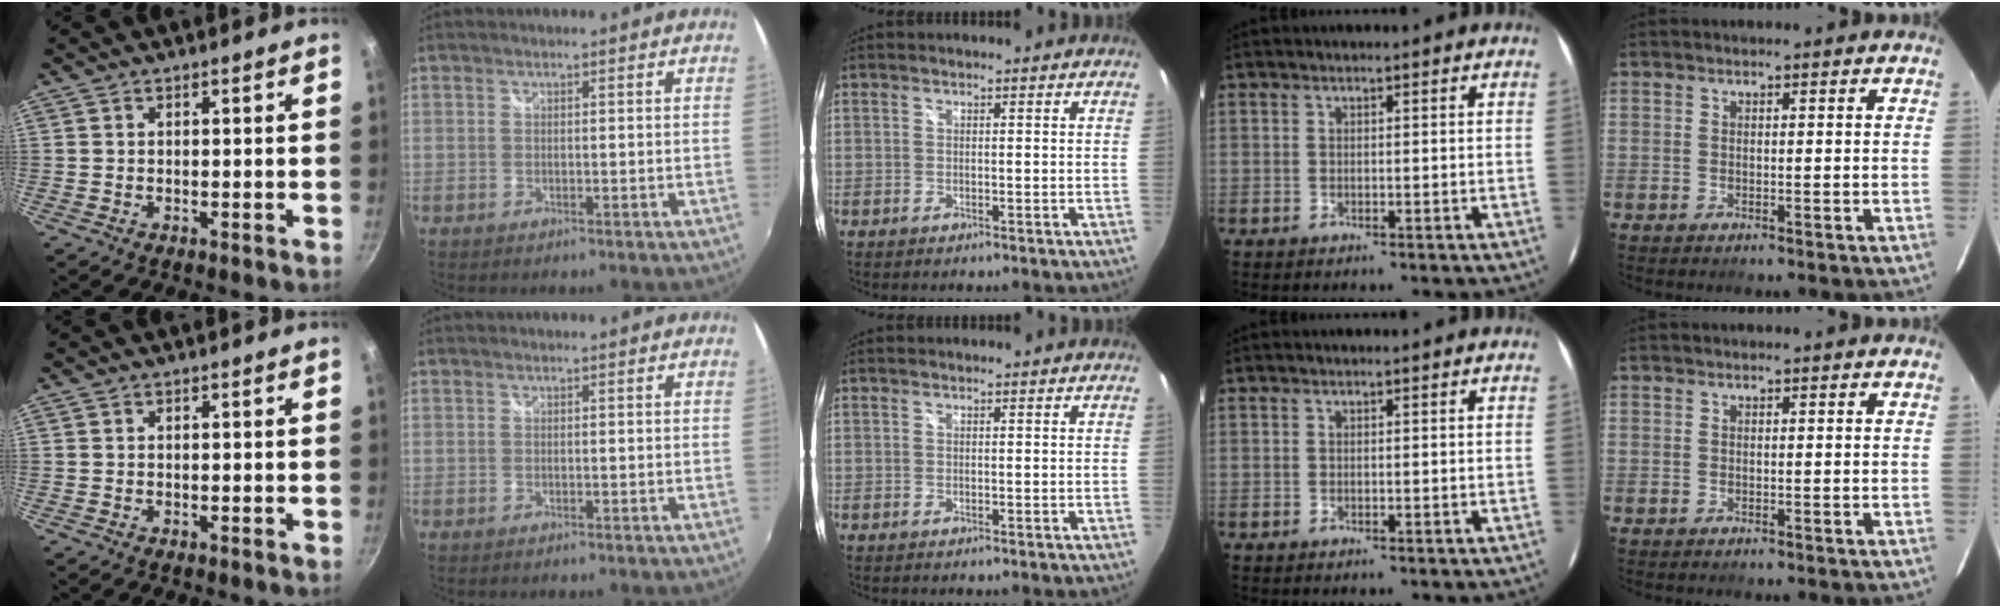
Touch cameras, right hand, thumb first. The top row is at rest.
{}